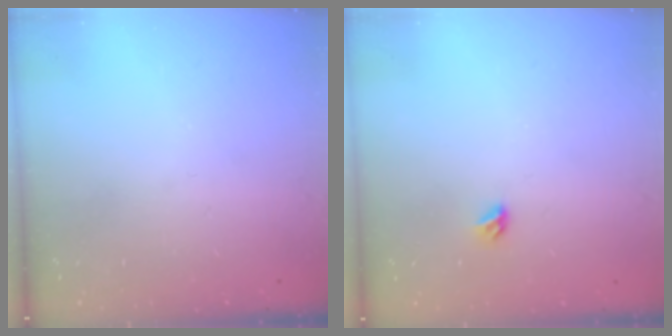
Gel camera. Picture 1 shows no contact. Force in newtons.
{"total": 3.2, "press": 3.1, "slide": 0.8}